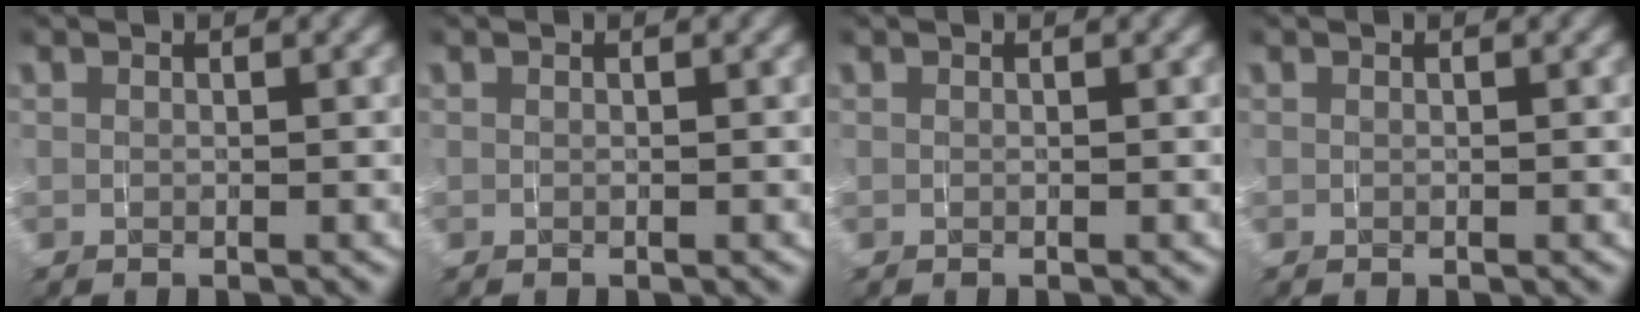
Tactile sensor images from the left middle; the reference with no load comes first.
{"total": 0.0}
{"total": 0.0}
{"total": 0.0}